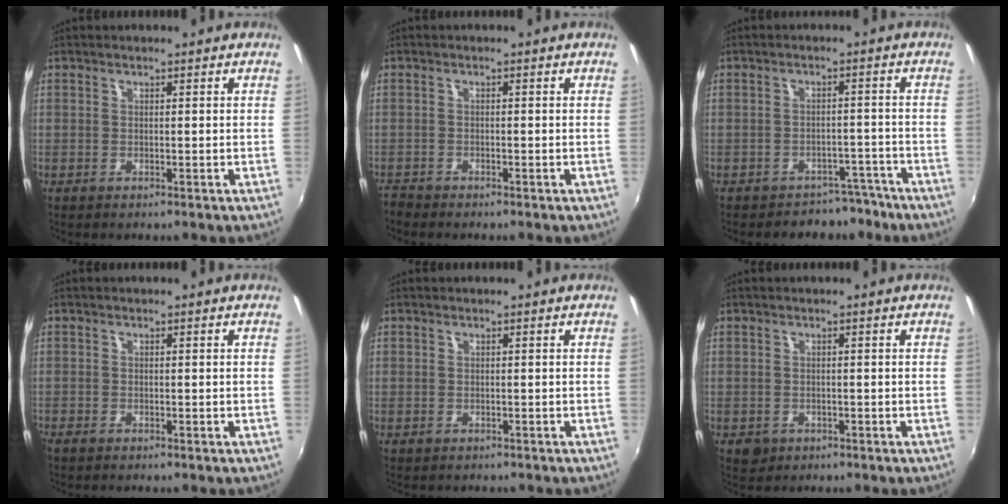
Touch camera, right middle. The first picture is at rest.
{"total": 2.2, "force": [-2.1, 0.5, 0.2], "torque": [-0.013, -0.011, -0.045]}
{"total": 6.2, "force": [-5.1, 3.5, 0.4], "torque": [-0.001, 0.024, -0.061]}
{"total": 0.8, "force": [-0.7, 0.4, 0.1], "torque": [-0.005, -0.004, -0.017]}
{"total": 1.2, "force": [-0.6, 1.1, -0.1], "torque": [-0.003, 0.000, -0.006]}
{"total": 2.4, "force": [-1.0, 2.0, 0.8], "torque": [-0.020, -0.004, -0.011]}